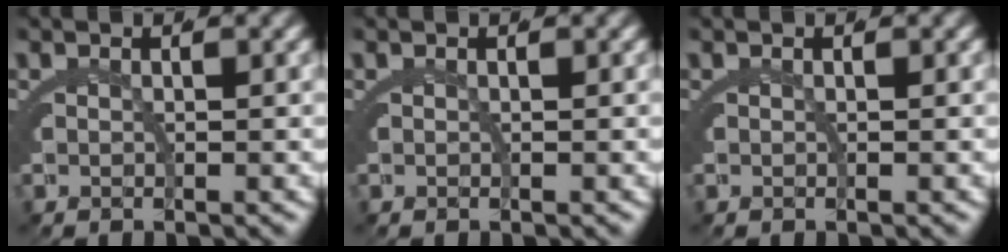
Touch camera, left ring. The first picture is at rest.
{"total": 0.0}
{"total": 0.0}